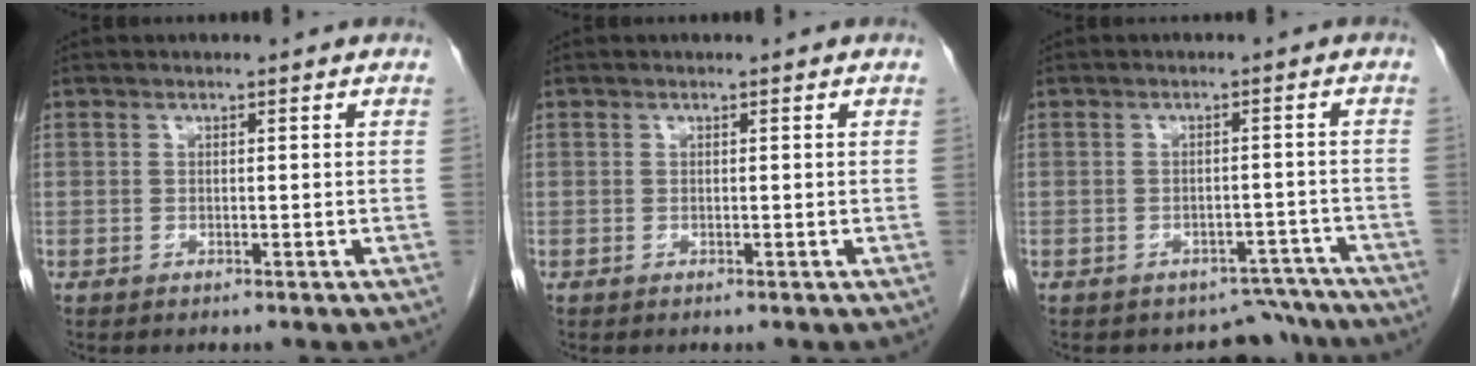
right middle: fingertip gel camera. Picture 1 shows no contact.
{"total": 0.0}
{"total": 6.6, "force": [-5.9, 2.9, -0.7], "torque": [0.031, 0.028, -0.065]}